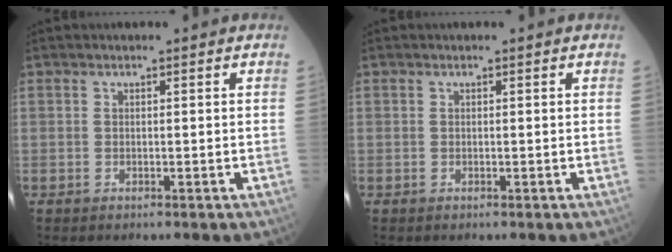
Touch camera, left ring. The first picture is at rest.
{"total": 0.0}